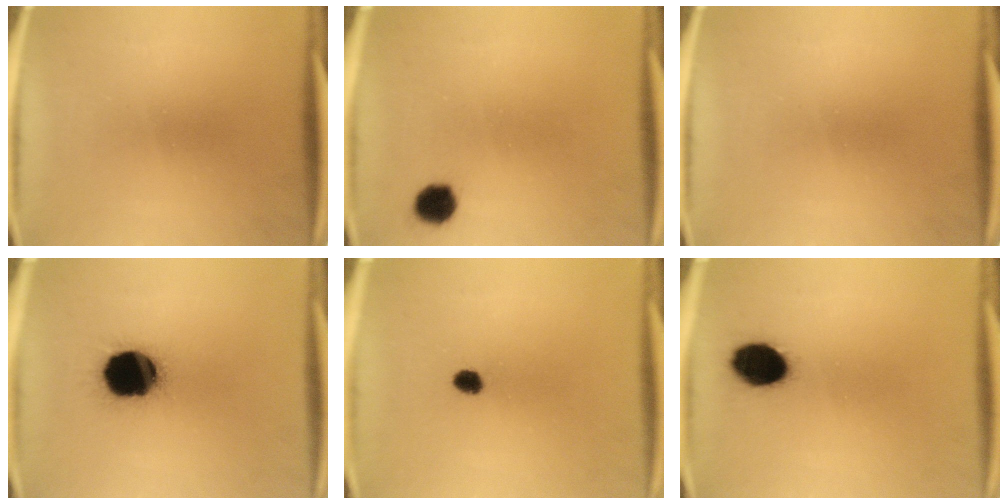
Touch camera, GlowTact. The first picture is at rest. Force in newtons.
{"total": 4.3}
{"total": 0.0}
{"total": 19.0}
{"total": 2.3}
{"total": 9.6}